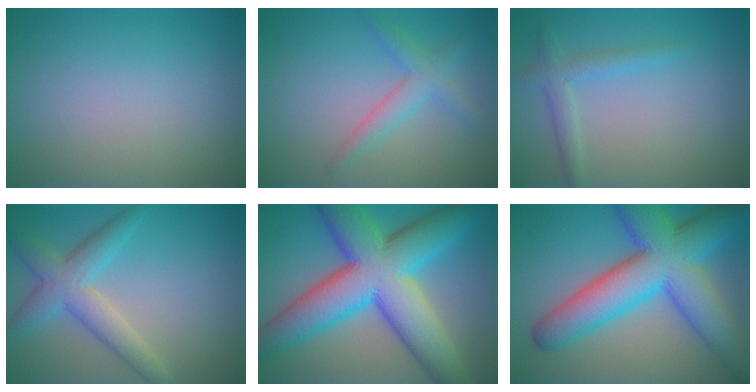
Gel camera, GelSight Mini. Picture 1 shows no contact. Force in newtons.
{"total": 2.6, "press": 2.6, "slide": 0.1}
{"total": 2.1, "press": 2.1, "slide": 0.1}
{"total": 4.5, "press": 4.5, "slide": 0.2}
{"total": 14.2, "press": 14.2, "slide": 0.1}
{"total": 12.1, "press": 12.1, "slide": 0.2}